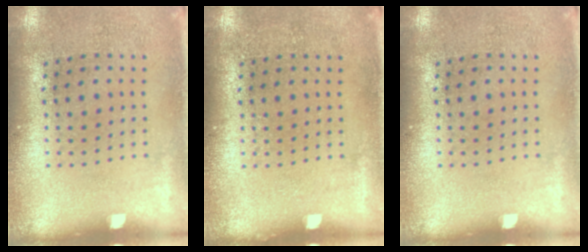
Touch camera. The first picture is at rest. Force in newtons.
{"total": 0.0}
{"total": 0.0}